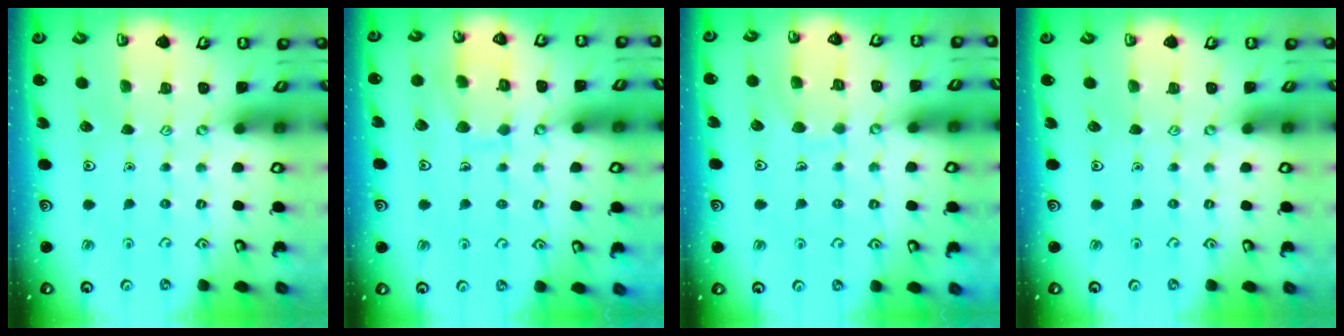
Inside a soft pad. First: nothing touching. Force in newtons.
{"total": 8.3, "press": 8.3, "slide": 0.4}
{"total": 7.3, "press": 7.3, "slide": 0.7}
{"total": 0.0}